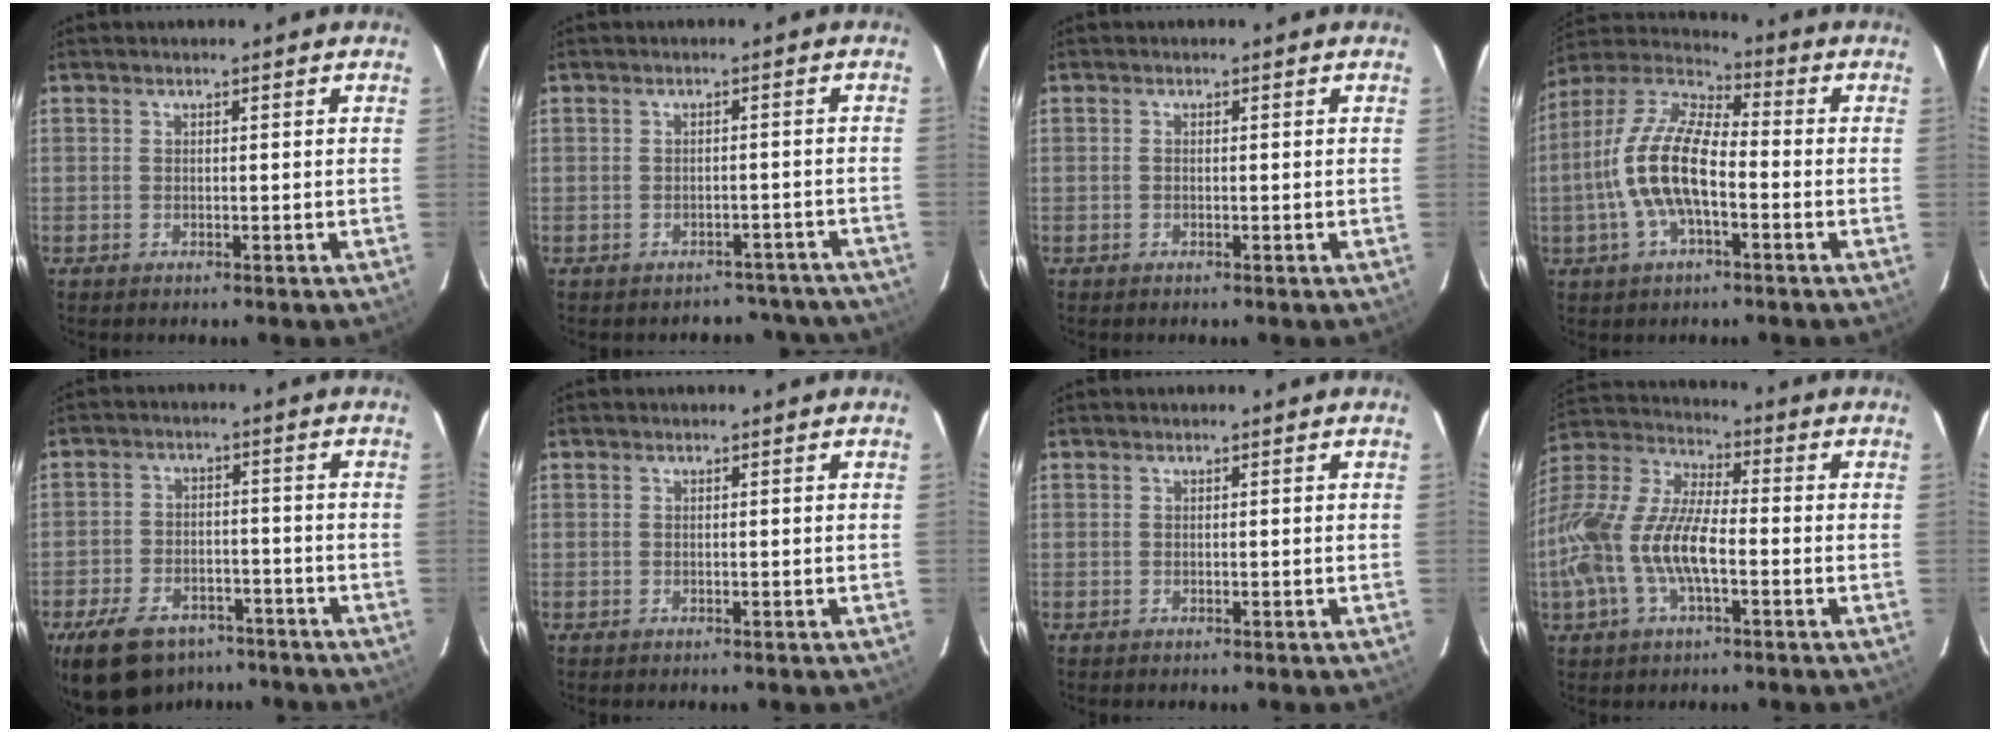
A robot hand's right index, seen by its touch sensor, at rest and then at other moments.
{"total": 10.3, "force": [-9.1, 4.5, 1.4], "torque": [-0.011, 0.027, -0.086]}
{"total": 0.0}
{"total": 14.4, "force": [-3.2, 5.9, 12.7], "torque": [-0.261, 0.009, -0.068]}
{"total": 15.2, "force": [-10.6, 8.3, 7.0], "torque": [-0.170, 0.000, -0.157]}
{"total": 0.0}
{"total": 0.0}
{"total": 18.9, "force": [-4.7, 8.0, 16.4], "torque": [-0.343, -0.006, -0.096]}